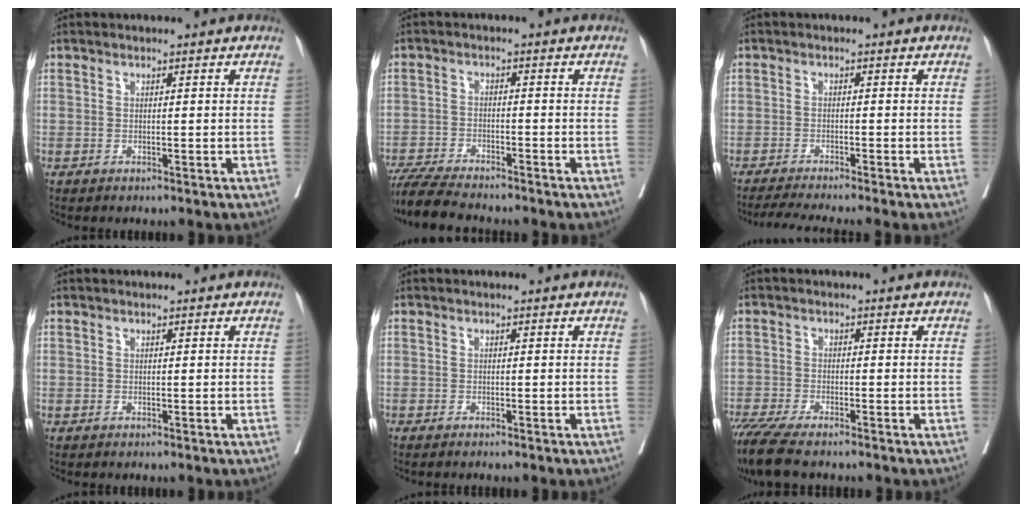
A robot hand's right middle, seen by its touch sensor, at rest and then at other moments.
{"total": 8.3, "force": [-7.5, 0.7, 3.6], "torque": [-0.061, -0.023, -0.127]}
{"total": 5.9, "force": [-5.0, -1.3, 2.8], "torque": [-0.036, -0.015, -0.081]}
{"total": 0.0}
{"total": 0.7, "force": [-0.7, 0.0, 0.3], "torque": [-0.006, -0.001, -0.009]}
{"total": 7.8, "force": [-6.3, 1.1, 4.5], "torque": [-0.079, -0.018, -0.109]}